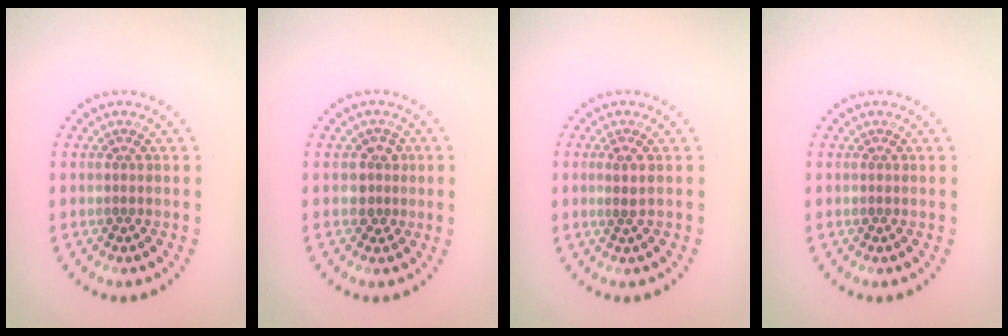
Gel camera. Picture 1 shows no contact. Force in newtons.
{"total": 1.7, "press": 1.4, "slide": 0.9}
{"total": 0.8, "press": 0.7, "slide": 0.5}
{"total": 0.0}